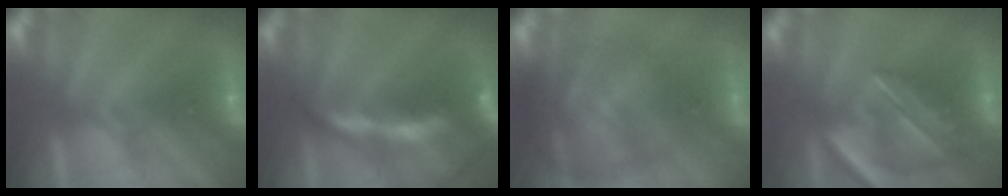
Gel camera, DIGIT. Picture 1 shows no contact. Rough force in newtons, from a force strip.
{"total": 5.7}
{"total": 7.5}
{"total": 9.6}